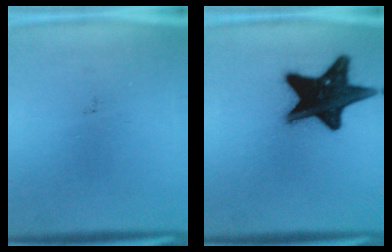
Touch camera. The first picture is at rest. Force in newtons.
{"total": 19.0}